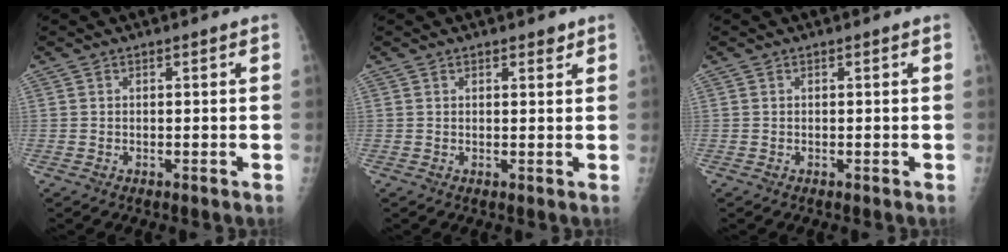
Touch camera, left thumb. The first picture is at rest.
{"total": 1.8, "force": [1.3, 0.8, 1.1], "torque": [-0.004, -0.006, 0.015]}
{"total": 0.0}